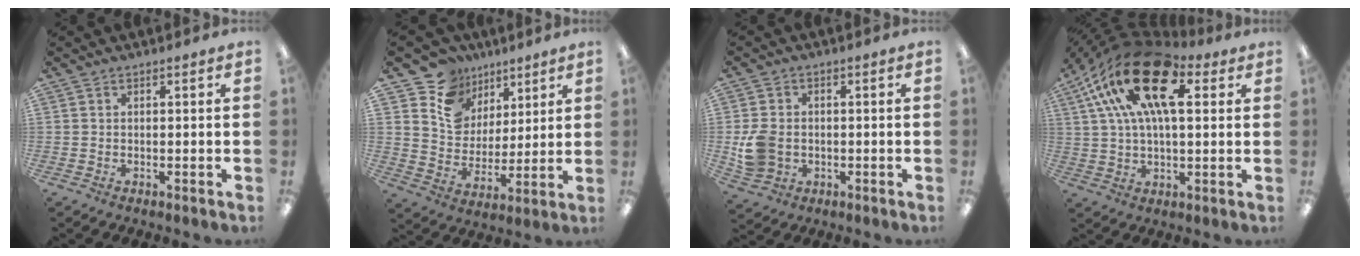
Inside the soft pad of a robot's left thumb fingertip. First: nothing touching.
{"total": 11.8, "force": [7.6, 8.9, 1.9], "torque": [-0.057, -0.061, 0.150]}
{"total": 7.8, "force": [-0.9, 6.5, 4.2], "torque": [-0.092, 0.010, -0.014]}
{"total": 22.5, "force": [9.0, 11.0, 17.5], "torque": [-0.333, -0.025, 0.145]}